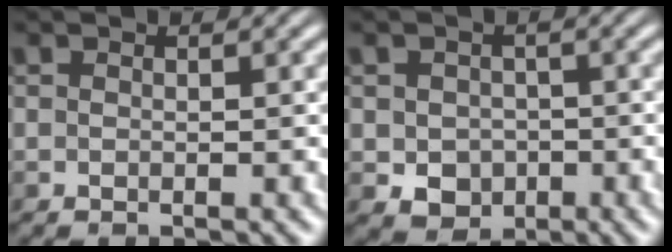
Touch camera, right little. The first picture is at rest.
{"total": 2.6, "force": [-0.9, 2.3, 1.0], "torque": [-0.023, -0.003, -0.012]}